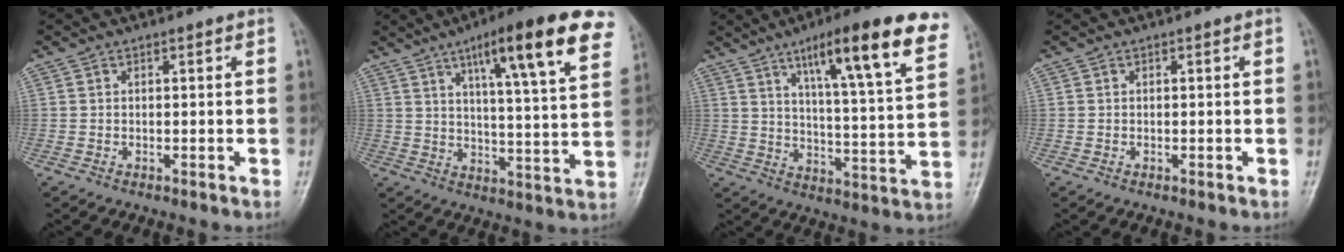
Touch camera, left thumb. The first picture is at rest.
{"total": 19.3, "force": [10.7, 3.5, 15.7], "torque": [-0.196, -0.031, 0.149]}
{"total": 19.6, "force": [11.3, 3.2, 15.7], "torque": [-0.202, -0.039, 0.166]}
{"total": 0.0}